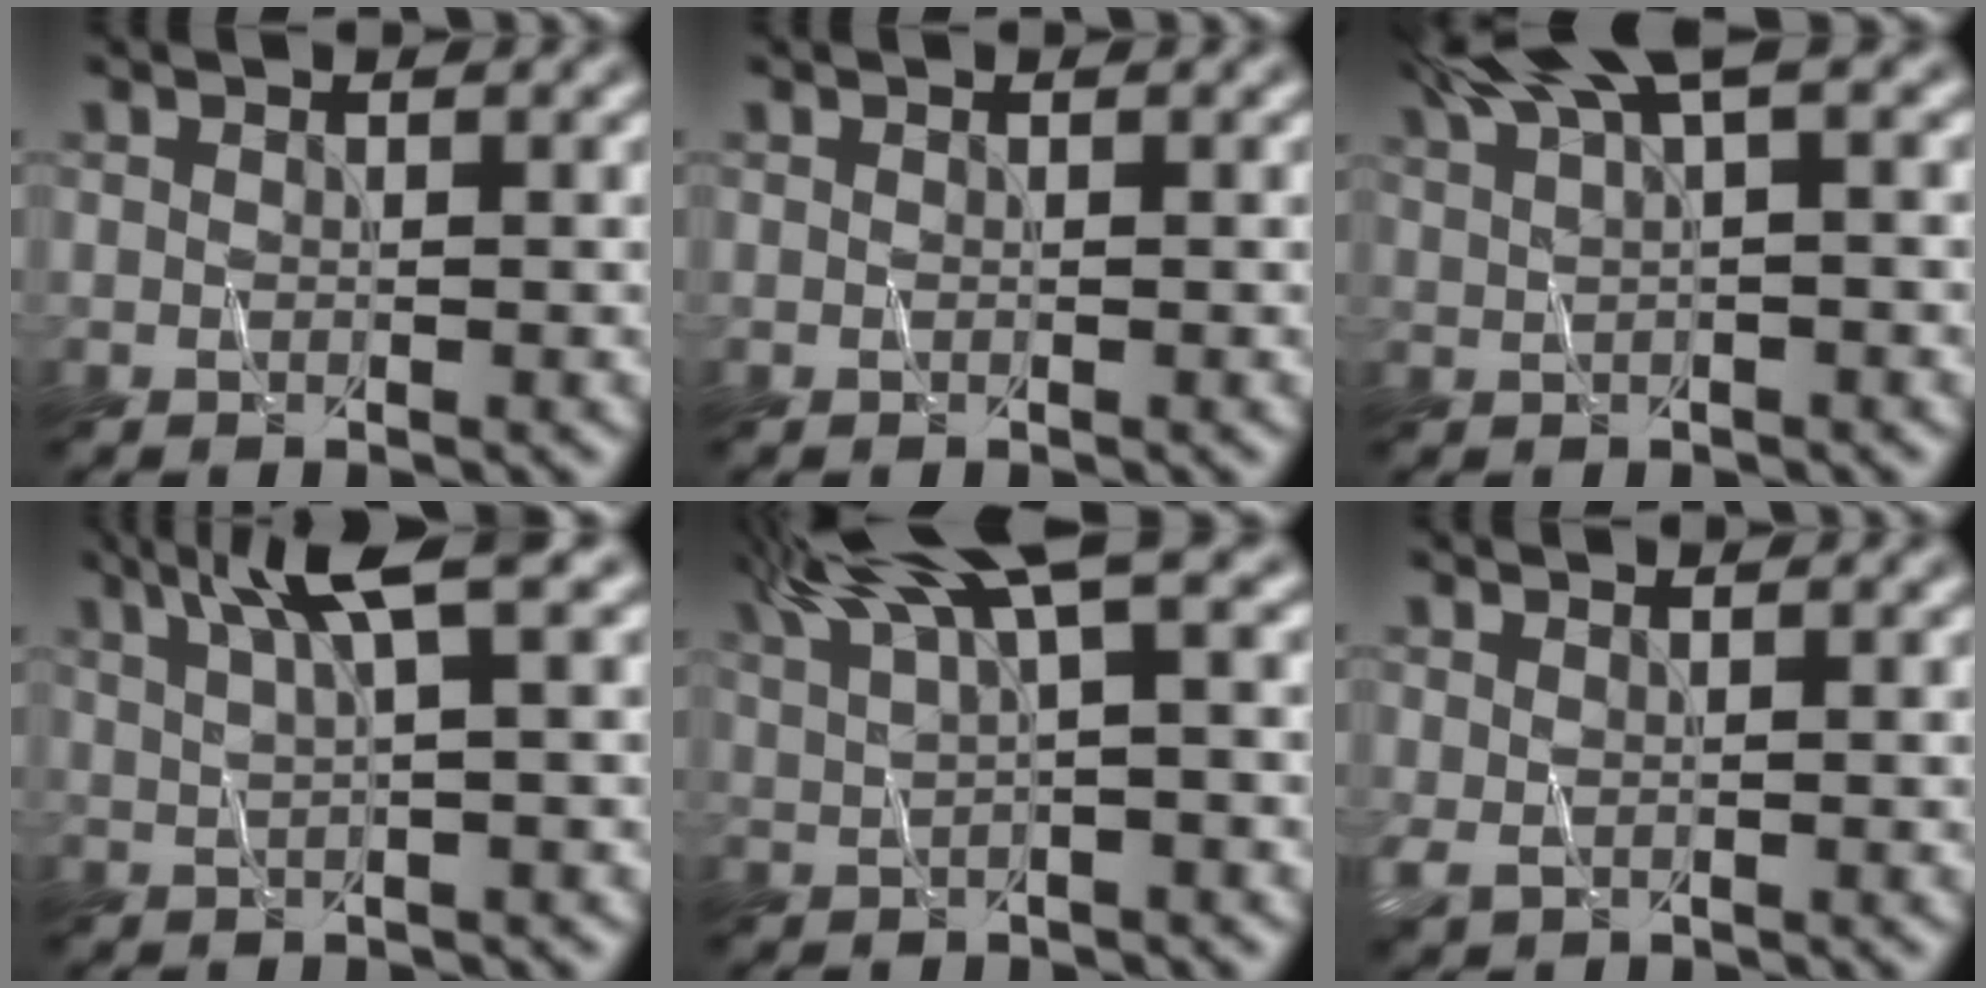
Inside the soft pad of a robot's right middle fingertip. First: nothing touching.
{"total": 0.0}
{"total": 6.5, "force": [4.1, 1.4, 4.8], "torque": [-0.071, 0.021, 0.065]}
{"total": 5.4, "force": [2.8, 0.8, 4.5], "torque": [-0.067, 0.011, 0.048]}
{"total": 8.9, "force": [5.3, 2.1, 6.8], "torque": [-0.102, 0.029, 0.086]}
{"total": 1.0, "force": [0.3, 0.6, 0.8], "torque": [-0.021, -0.001, 0.007]}